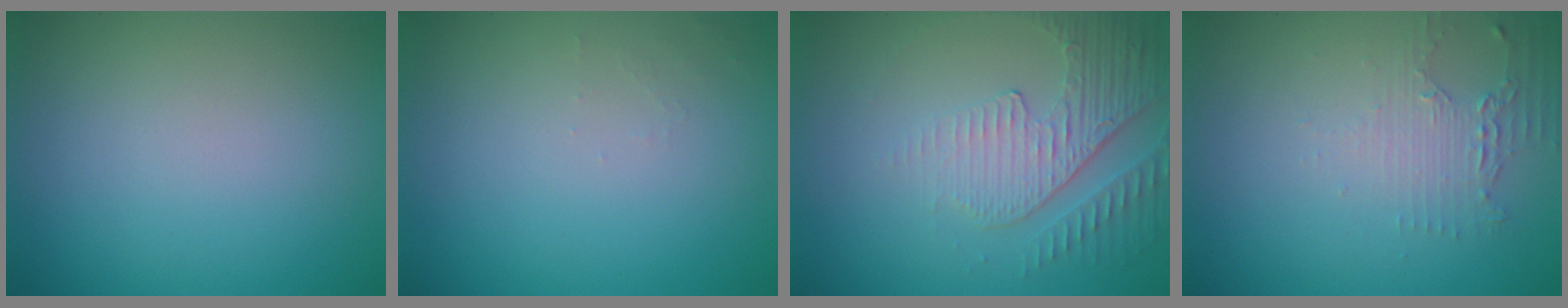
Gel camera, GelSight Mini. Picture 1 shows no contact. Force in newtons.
{"total": 0.7, "press": 0.7, "slide": 0.1}
{"total": 4.9, "press": 3.3, "slide": 3.6}
{"total": 2.2, "press": 1.8, "slide": 1.2}